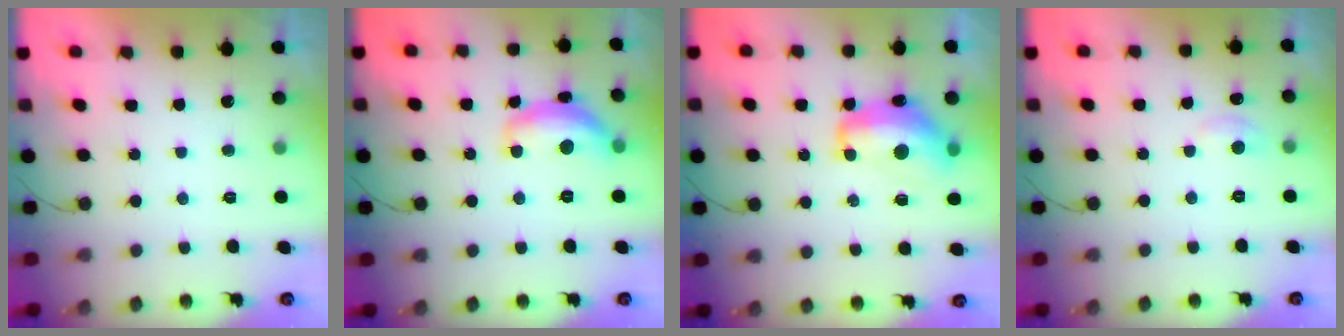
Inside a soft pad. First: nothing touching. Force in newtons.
{"total": 12.5, "press": 12.5, "slide": 0.7}
{"total": 14.4, "press": 14.4, "slide": 1.3}
{"total": 4.8, "press": 4.7, "slide": 0.7}